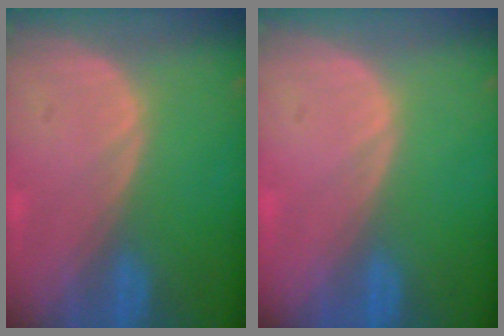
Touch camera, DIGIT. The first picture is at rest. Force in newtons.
{"total": 0.0}